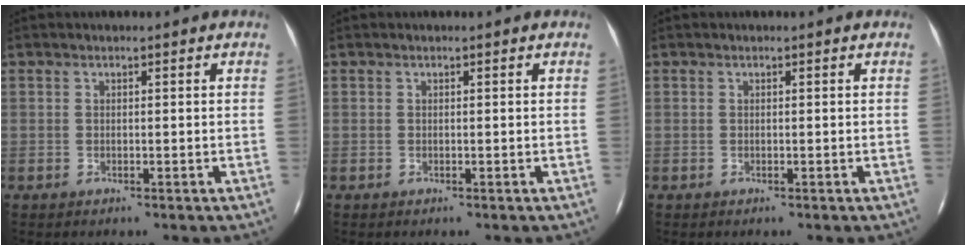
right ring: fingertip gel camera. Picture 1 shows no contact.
{"total": 0.0}
{"total": 0.0}